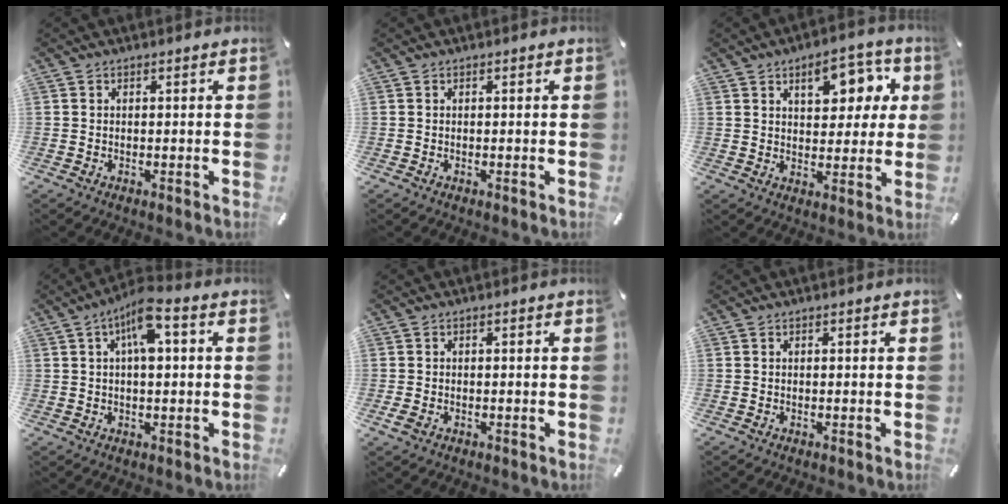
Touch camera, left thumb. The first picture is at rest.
{"total": 0.0}
{"total": 10.9, "force": [4.7, 6.7, 7.2], "torque": [-0.085, -0.011, 0.074]}
{"total": 7.5, "force": [2.3, 2.7, 6.6], "torque": [-0.111, 0.004, 0.036]}
{"total": 1.4, "force": [-0.6, 0.9, 0.9], "torque": [-0.021, -0.001, -0.012]}
{"total": 0.0}